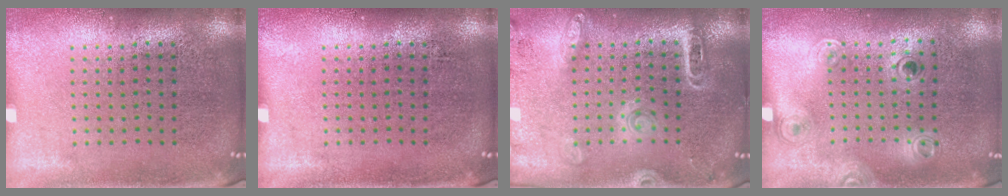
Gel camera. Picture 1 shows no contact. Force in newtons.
{"total": 0.0}
{"total": 1.8, "press": 1.7, "slide": 0.6}
{"total": 1.1, "press": 0.9, "slide": 0.7}